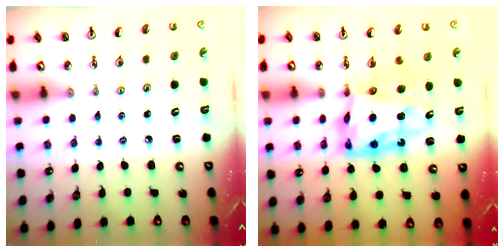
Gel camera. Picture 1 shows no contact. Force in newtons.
{"total": 11.0, "press": 11.0, "slide": 0.8}